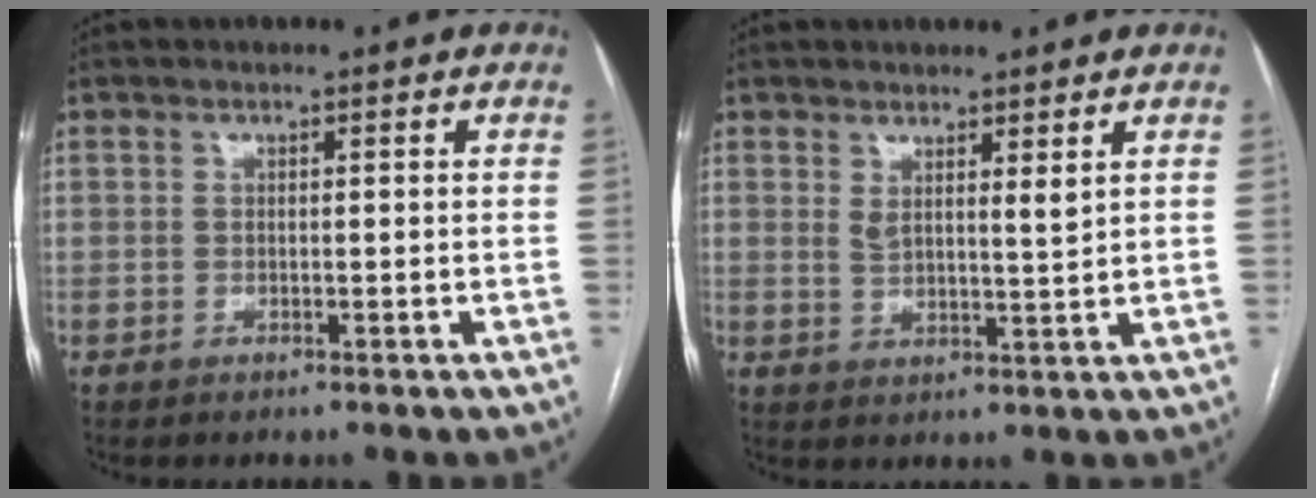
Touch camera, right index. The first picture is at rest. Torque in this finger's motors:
{"motor_torque": [-0.13, 0.15, 0.06, 0.00]}